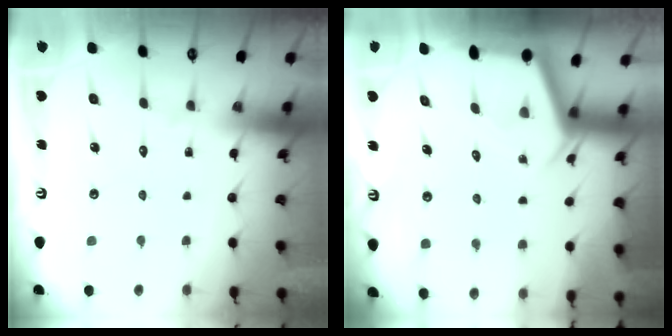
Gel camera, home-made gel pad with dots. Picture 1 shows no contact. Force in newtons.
{"total": 2.3, "press": 2.3, "slide": 0.2}